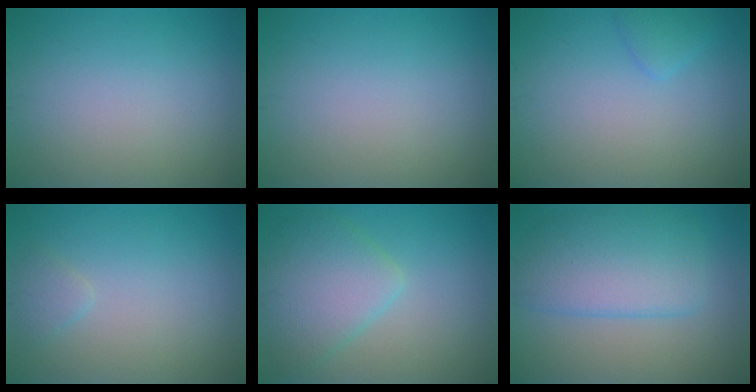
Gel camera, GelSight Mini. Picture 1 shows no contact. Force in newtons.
{"total": 0.0}
{"total": 1.3, "press": 1.3, "slide": 0.0}
{"total": 1.1, "press": 1.1, "slide": 0.1}
{"total": 4.9, "press": 4.9, "slide": 0.2}
{"total": 6.0, "press": 5.9, "slide": 0.4}